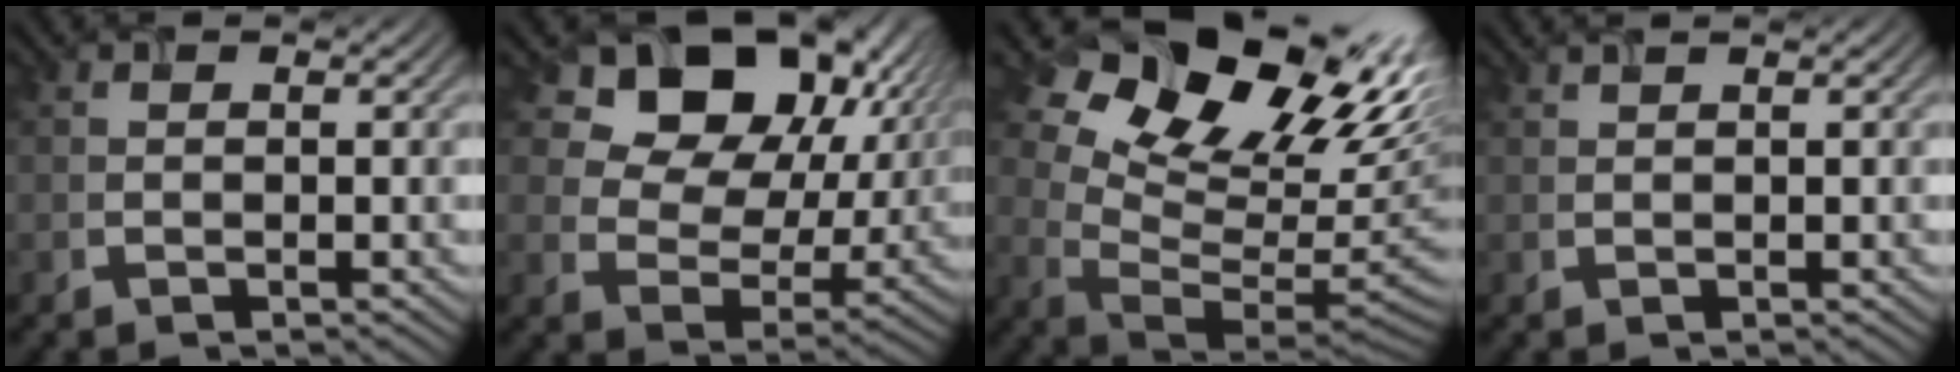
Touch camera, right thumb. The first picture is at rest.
{"total": 16.0, "force": [7.5, 10.5, 9.5], "torque": [-0.170, 0.016, 0.123]}
{"total": 17.0, "force": [7.9, 9.8, 11.3], "torque": [-0.190, 0.011, 0.145]}
{"total": 1.2, "force": [1.0, 0.1, 0.7], "torque": [-0.017, 0.001, 0.013]}